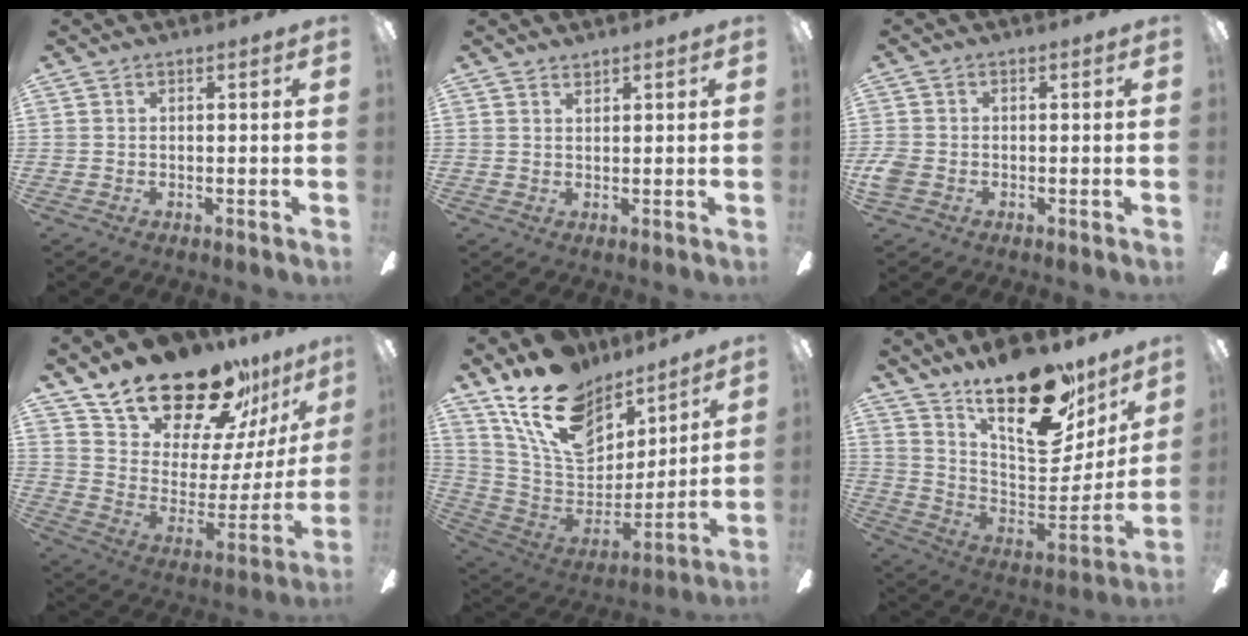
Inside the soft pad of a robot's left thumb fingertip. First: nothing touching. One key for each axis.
{"total": 1.3, "fx": 1.2, "fy": 0.3, "fz": 0.1, "tx": -0.003, "ty": 0.000, "tz": 0.023}
{"total": 3.4, "fx": -1.0, "fy": 2.7, "fz": 1.9, "tx": -0.042, "ty": 0.005, "tz": -0.021}
{"total": 23.9, "fx": 20.2, "fy": 9.4, "fz": 8.6, "tx": -0.135, "ty": -0.147, "tz": 0.362}
{"total": 20.0, "fx": 14.1, "fy": 10.7, "fz": 9.4, "tx": -0.185, "ty": -0.082, "tz": 0.260}
{"total": 26.0, "fx": 16.9, "fy": 11.7, "fz": 15.9, "tx": -0.213, "ty": -0.117, "tz": 0.298}